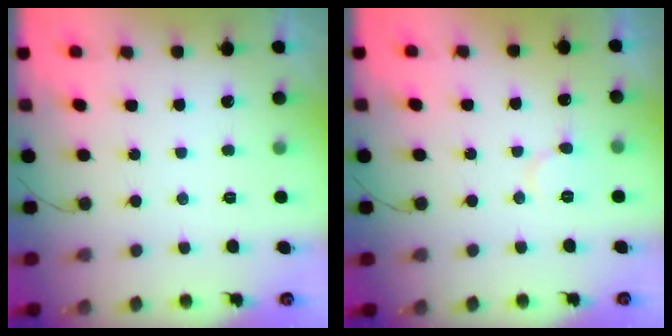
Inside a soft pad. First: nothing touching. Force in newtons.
{"total": 5.7, "press": 5.6, "slide": 0.6}